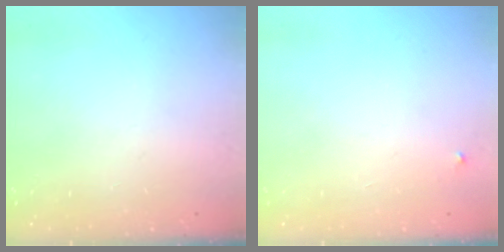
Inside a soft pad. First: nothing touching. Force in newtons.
{"total": 2.1, "press": 2.1, "slide": 0.1}